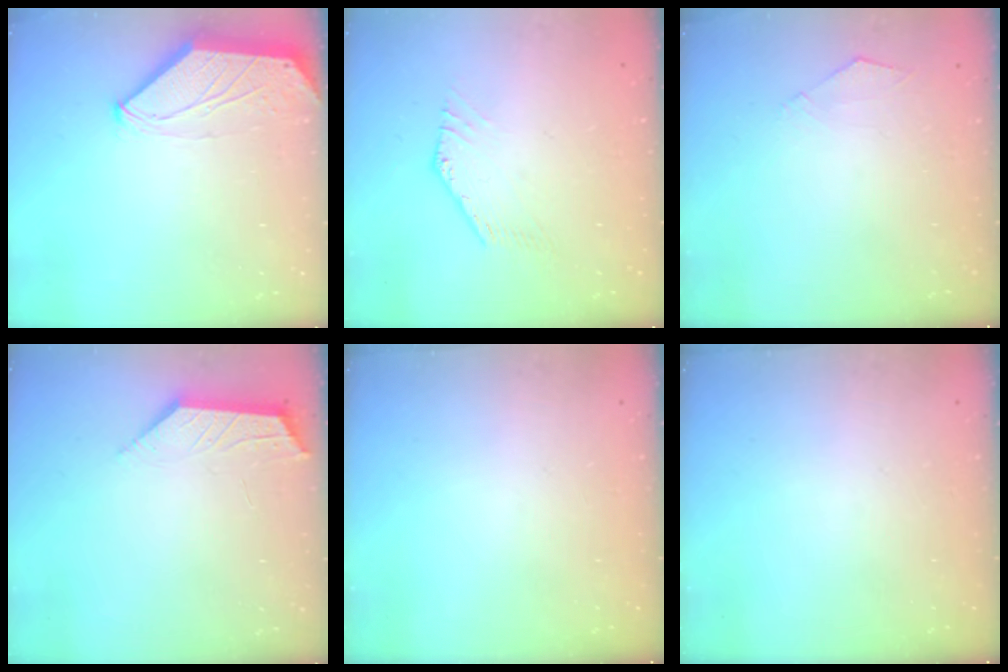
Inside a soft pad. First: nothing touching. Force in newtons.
{"total": 1.0, "press": 1.0, "slide": 0.2}
{"total": 3.2, "press": 3.1, "slide": 0.5}
{"total": 2.2, "press": 2.2, "slide": 0.5}
{"total": 0.0}
{"total": 0.0}